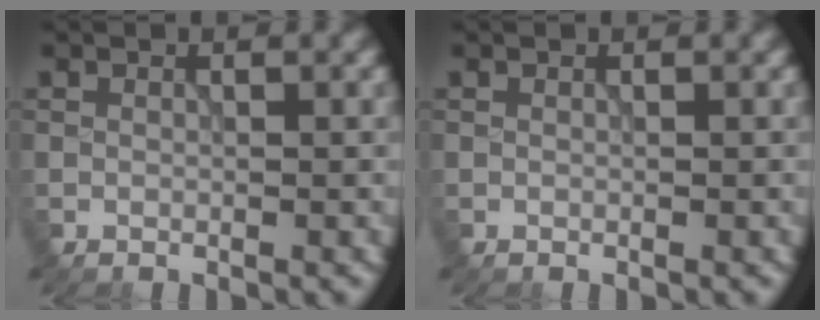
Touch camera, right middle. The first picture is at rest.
{"total": 0.0}